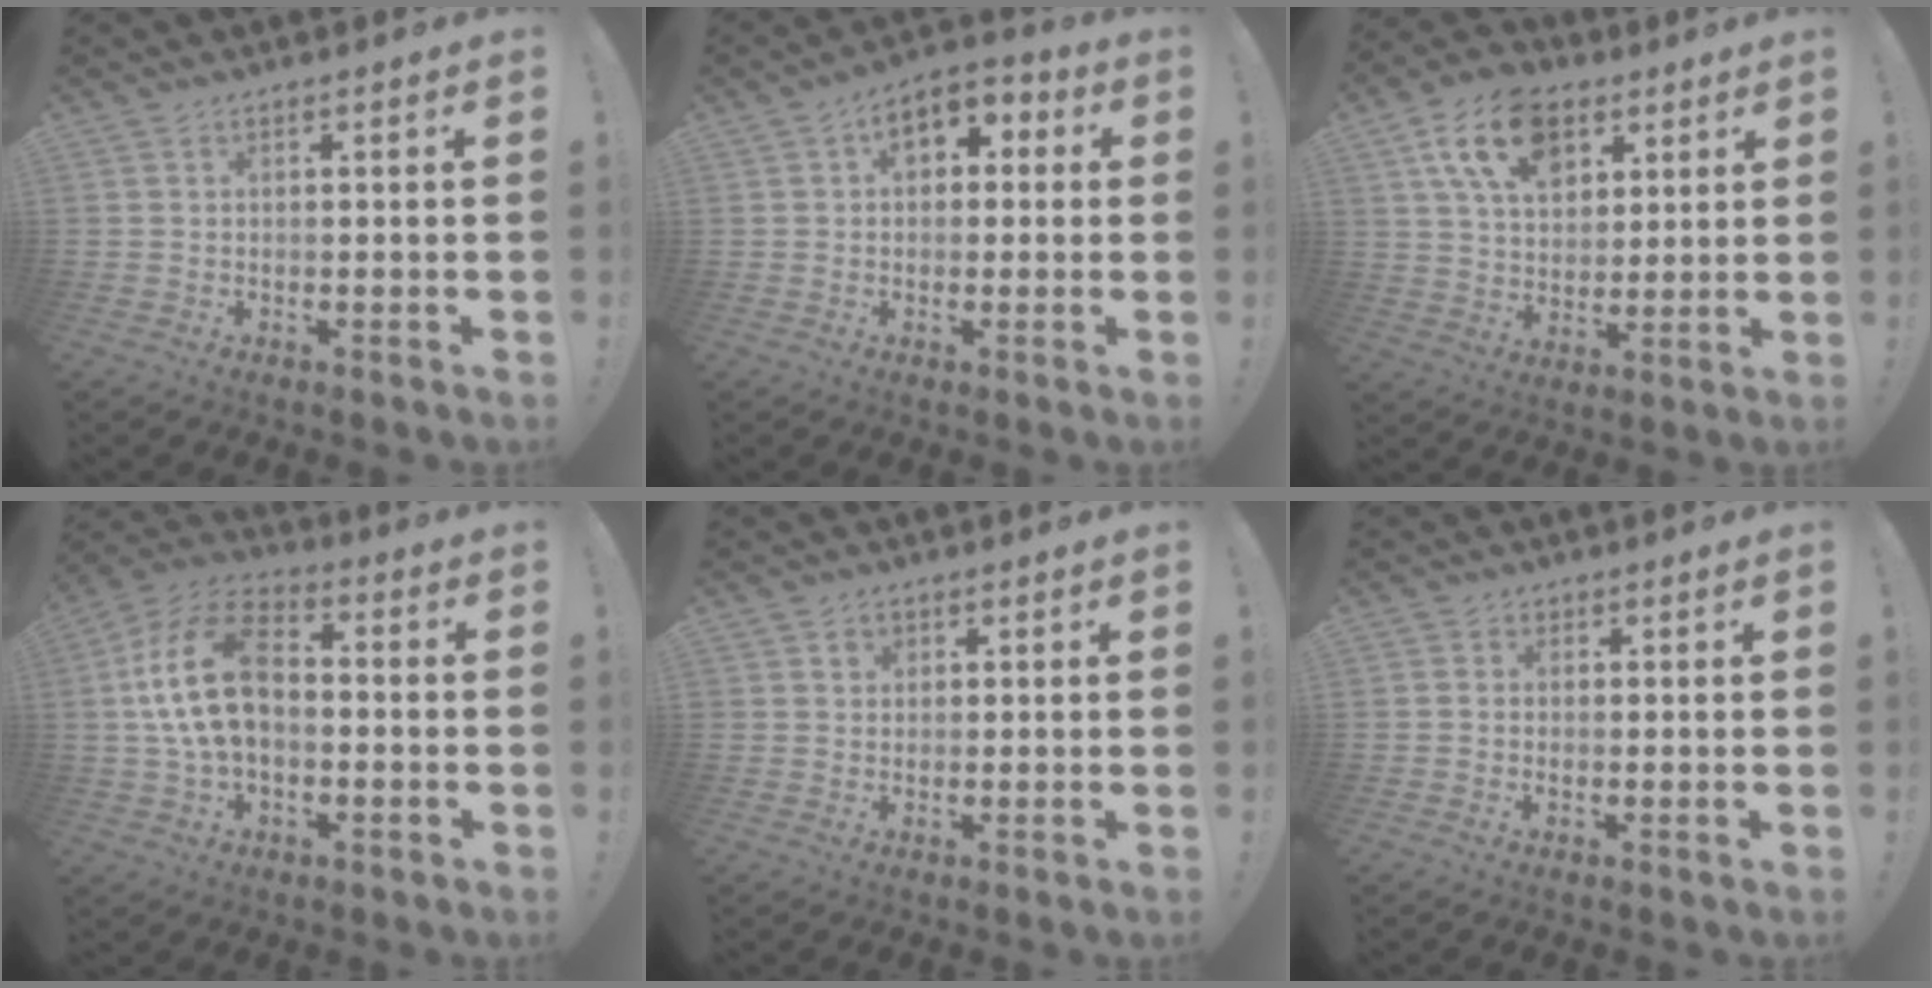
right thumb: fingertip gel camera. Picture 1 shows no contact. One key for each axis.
{"total": 7.2, "fx": 1.8, "fy": 5.3, "fz": 4.6, "tx": -0.062, "ty": 0.004, "tz": 0.034}
{"total": 16.7, "fx": 8.0, "fy": 10.9, "fz": 9.8, "tx": -0.154, "ty": -0.030, "tz": 0.151}
{"total": 18.4, "fx": 0.7, "fy": 12.0, "fz": 13.9, "tx": -0.257, "ty": 0.019, "tz": 0.015}
{"total": 2.4, "fx": 1.0, "fy": 2.1, "fz": 0.6, "tx": -0.001, "ty": -0.003, "tz": 0.015}
{"total": 1.9, "fx": 0.0, "fy": 1.7, "fz": 0.8, "tx": -0.008, "ty": 0.000, "tz": -0.002}